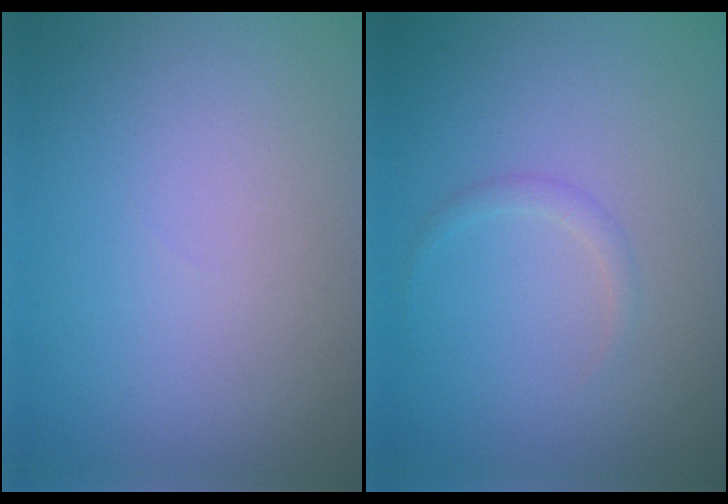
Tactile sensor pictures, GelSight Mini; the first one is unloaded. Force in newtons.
{"total": 0.8, "press": 0.8, "slide": 0.1}